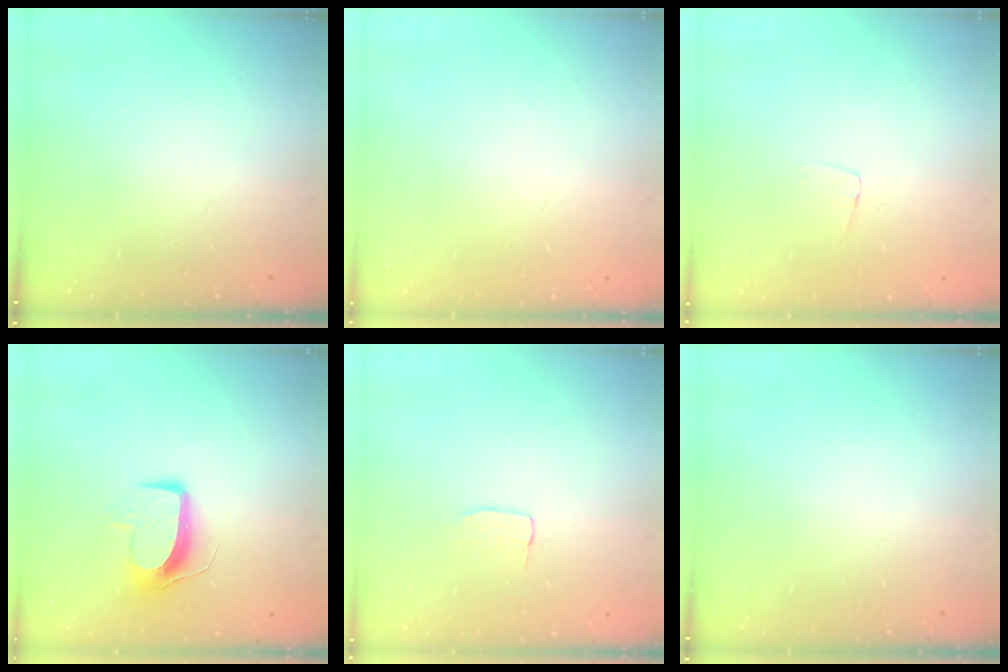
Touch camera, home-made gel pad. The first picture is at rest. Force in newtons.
{"total": 0.0}
{"total": 3.3, "press": 3.3, "slide": 0.2}
{"total": 9.6, "press": 9.6, "slide": 0.2}
{"total": 2.9, "press": 2.9, "slide": 0.2}
{"total": 0.0}